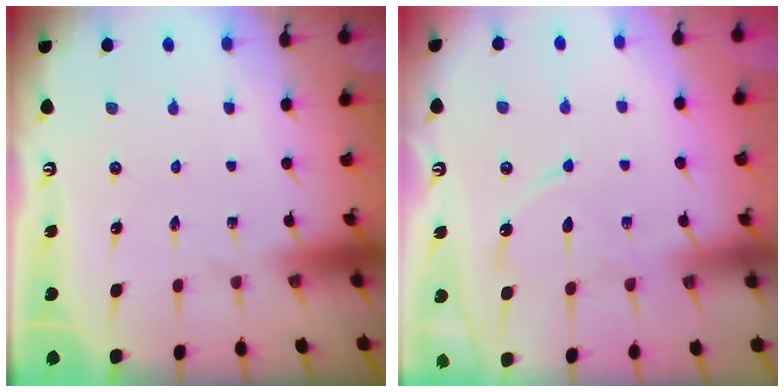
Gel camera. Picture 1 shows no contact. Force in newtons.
{"total": 9.3, "press": 9.2, "slide": 0.7}